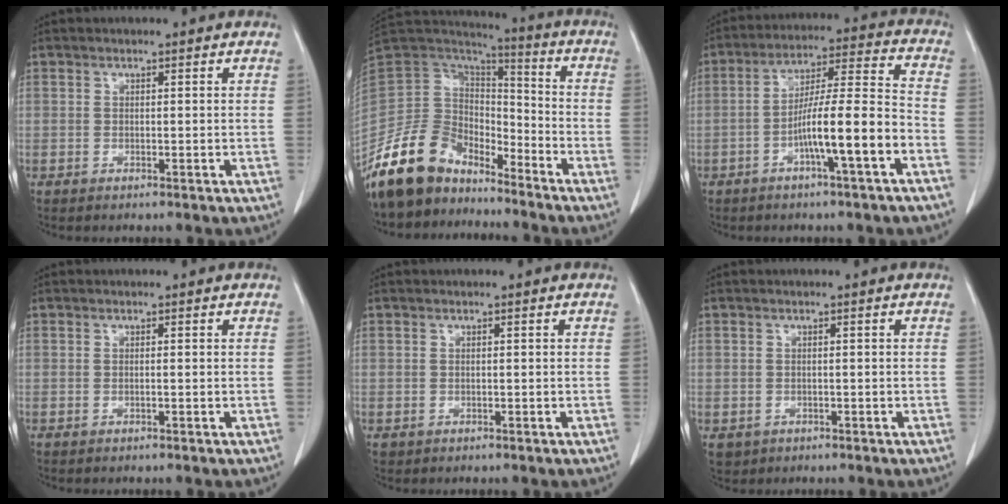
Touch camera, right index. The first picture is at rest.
{"total": 17.1, "force": [-13.7, 8.1, 6.4], "torque": [-0.134, 0.034, -0.258]}
{"total": 12.5, "force": [-4.8, 0.5, 11.5], "torque": [-0.199, 0.016, -0.079]}
{"total": 0.6, "force": [-0.1, 0.2, 0.6], "torque": [-0.017, 0.003, -0.001]}
{"total": 1.1, "force": [-0.2, 1.1, 0.3], "torque": [-0.006, 0.005, 0.003]}
{"total": 4.1, "force": [-1.4, 3.7, 1.1], "torque": [-0.028, 0.001, -0.011]}